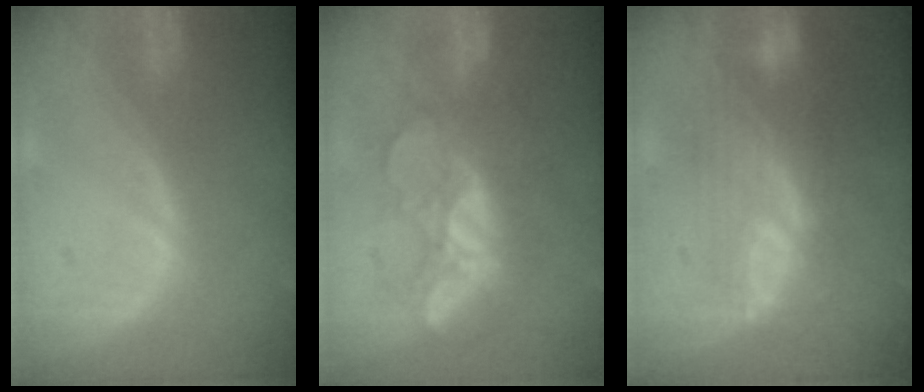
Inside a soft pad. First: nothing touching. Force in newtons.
{"total": 8.7, "press": 7.8, "slide": 3.7}
{"total": 9.2, "press": 8.2, "slide": 4.3}